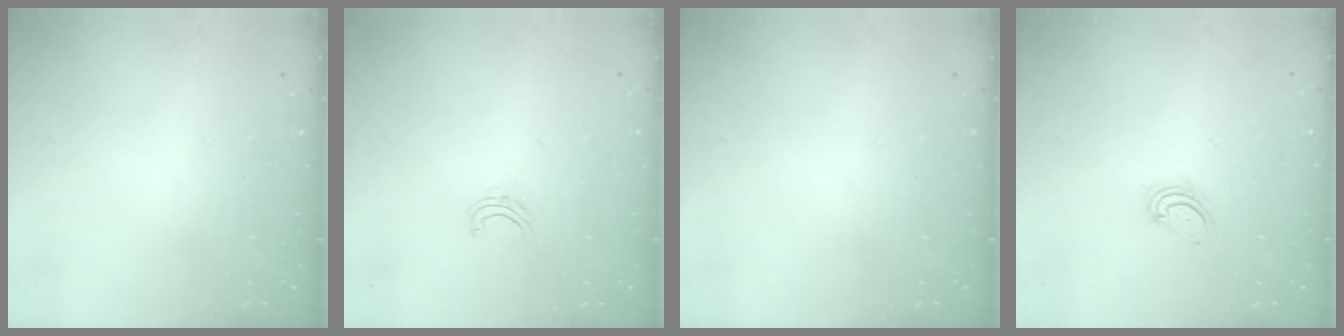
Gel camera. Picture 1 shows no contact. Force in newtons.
{"total": 4.3, "press": 4.3, "slide": 0.3}
{"total": 0.0}
{"total": 3.3, "press": 3.2, "slide": 0.7}